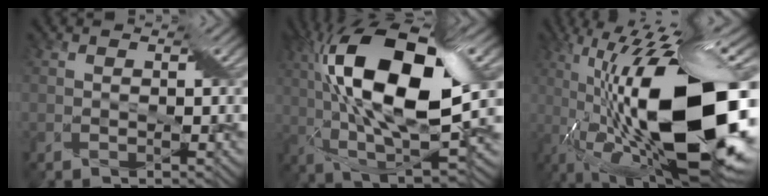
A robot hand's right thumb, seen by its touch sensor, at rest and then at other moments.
{"total": 19.1, "force": [3.8, 8.2, 16.8], "torque": [-0.313, 0.023, 0.055]}
{"total": 21.7, "force": [-1.3, 8.2, 20.0], "torque": [-0.350, 0.006, -0.032]}